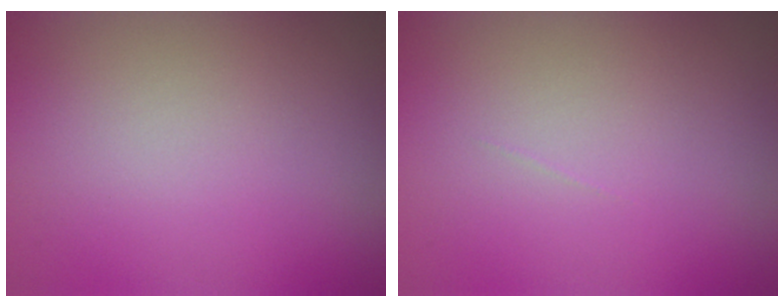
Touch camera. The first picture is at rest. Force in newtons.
{"total": 0.0}